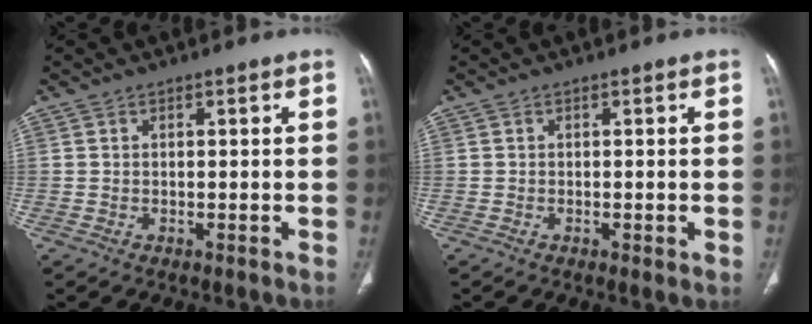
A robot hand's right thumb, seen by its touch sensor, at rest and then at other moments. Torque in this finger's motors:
{"motor_torque": [-0.23, -0.03, -0.24, -0.30, 0.00]}